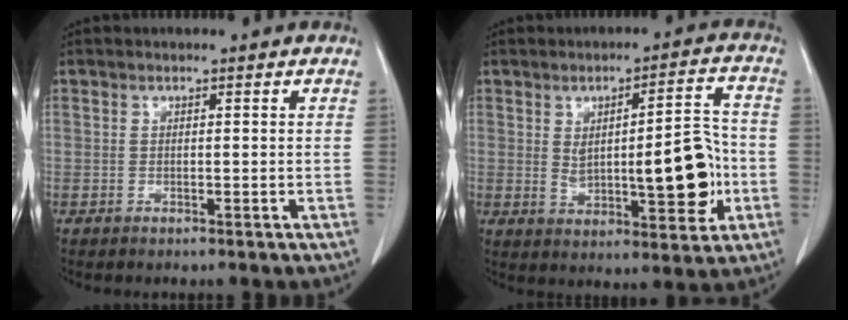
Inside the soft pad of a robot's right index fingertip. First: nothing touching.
{"total": 12.3, "force": [-0.9, 3.8, 11.7], "torque": [-0.163, 0.012, 0.001]}